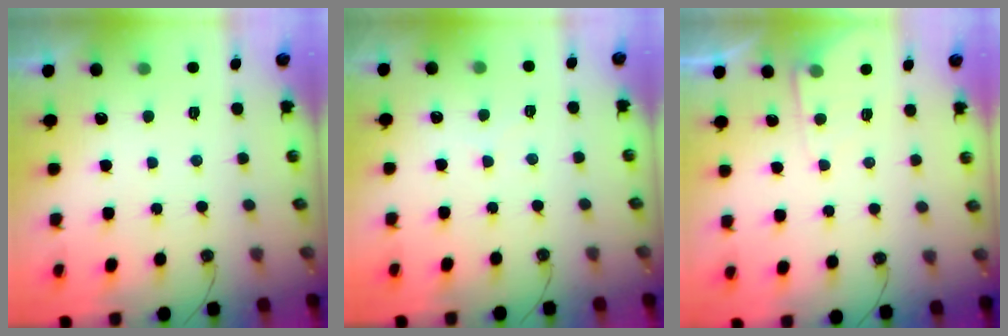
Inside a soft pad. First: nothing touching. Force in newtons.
{"total": 2.5, "press": 2.5, "slide": 0.4}
{"total": 4.2, "press": 4.1, "slide": 0.6}